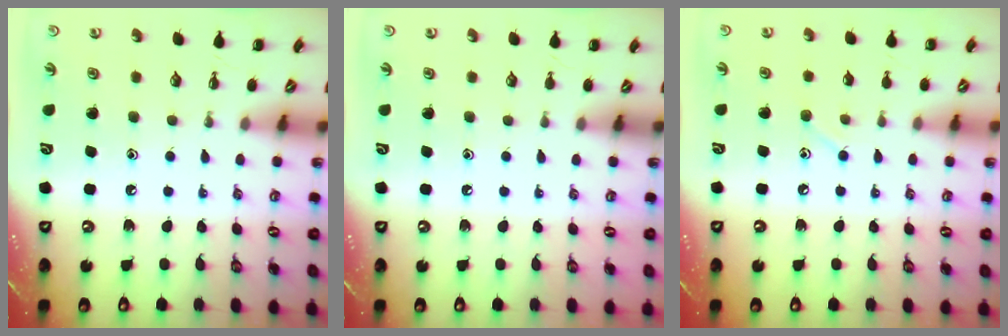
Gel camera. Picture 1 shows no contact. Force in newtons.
{"total": 0.0}
{"total": 4.7, "press": 4.5, "slide": 1.5}